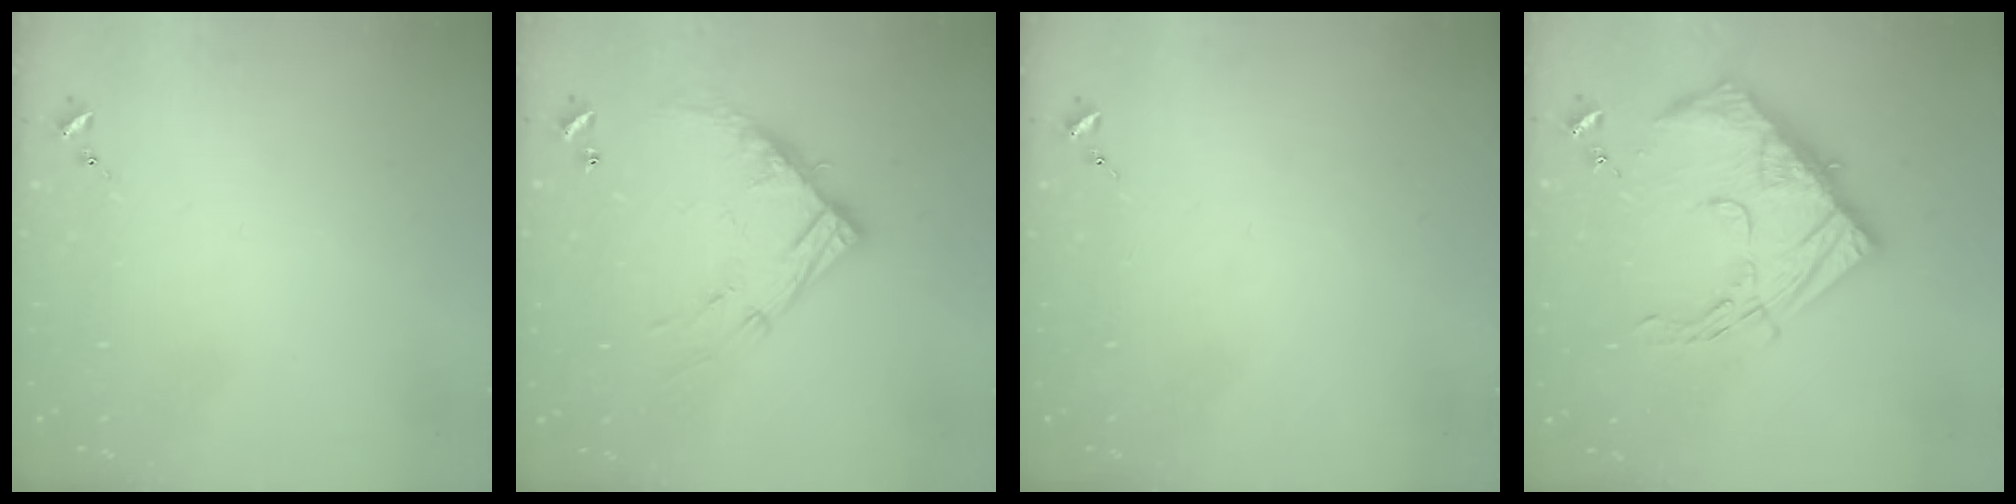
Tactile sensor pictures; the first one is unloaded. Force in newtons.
{"total": 13.8, "press": 13.8, "slide": 1.0}
{"total": 0.0}
{"total": 18.8, "press": 18.7, "slide": 1.2}